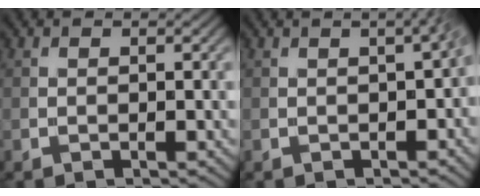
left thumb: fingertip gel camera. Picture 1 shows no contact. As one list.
[{"total": 2.9, "force": [-0.1, 0.8, 2.7], "torque": [-0.022, 0.005, 0.006]}]